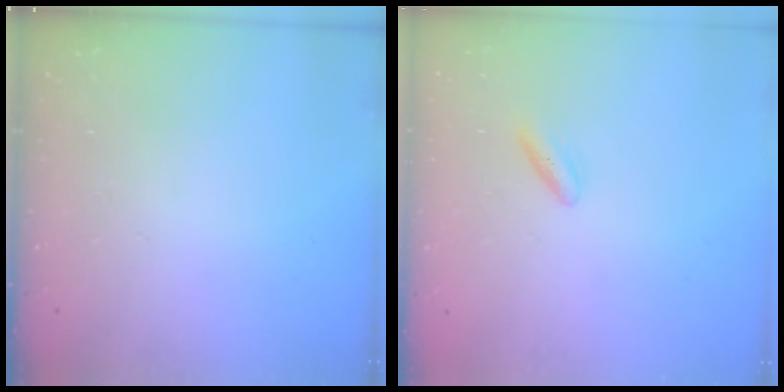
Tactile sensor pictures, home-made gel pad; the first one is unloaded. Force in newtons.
{"total": 2.5, "press": 2.2, "slide": 1.2}